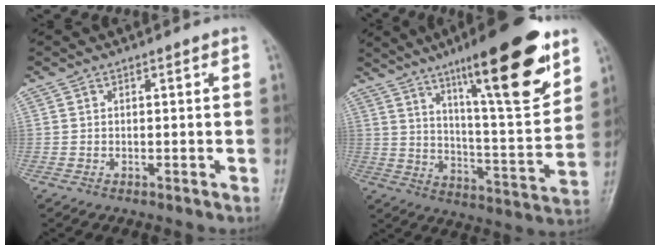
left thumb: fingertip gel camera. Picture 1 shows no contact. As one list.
[{"total": 22.3, "force": [13.1, 4.3, 17.5], "torque": [-0.232, -0.060, 0.208]}]